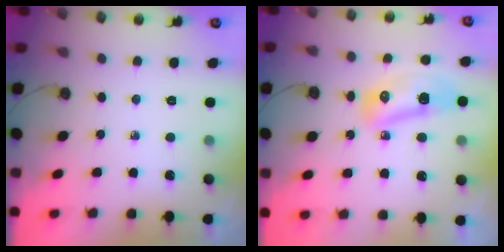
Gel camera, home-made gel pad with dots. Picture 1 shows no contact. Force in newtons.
{"total": 10.5, "press": 10.4, "slide": 1.3}